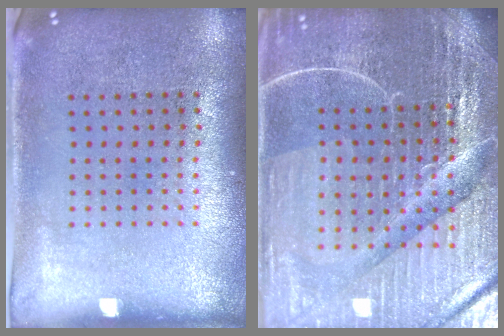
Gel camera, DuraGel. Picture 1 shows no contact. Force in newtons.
{"total": 6.3, "press": 5.6, "slide": 2.8}